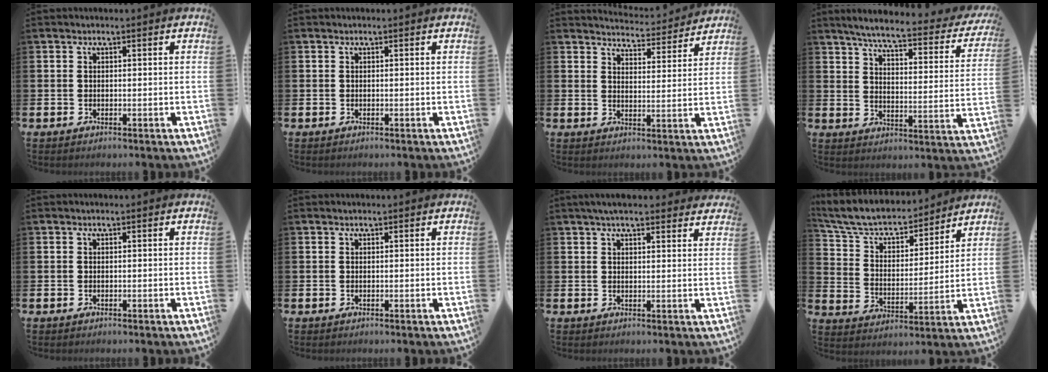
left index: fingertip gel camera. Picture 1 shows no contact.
{"total": 0.0}
{"total": 4.5, "force": [4.4, 0.6, 0.0], "torque": [-0.003, -0.039, 0.074]}
{"total": 5.5, "force": [4.7, 0.7, 2.8], "torque": [-0.069, -0.039, 0.068]}
{"total": 0.0}
{"total": 0.0}
{"total": 3.8, "force": [3.5, 0.7, 1.4], "torque": [-0.030, -0.010, 0.063]}
{"total": 7.5, "force": [6.7, 2.4, 2.1], "torque": [-0.078, -0.047, 0.116]}